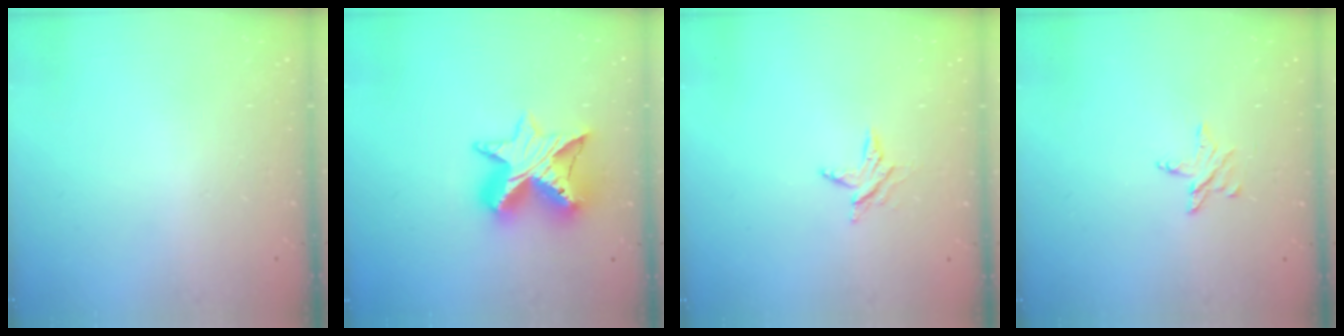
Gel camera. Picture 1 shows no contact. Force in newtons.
{"total": 13.3, "press": 13.2, "slide": 0.9}
{"total": 4.6, "press": 4.6, "slide": 0.6}
{"total": 3.7, "press": 3.7, "slide": 0.3}